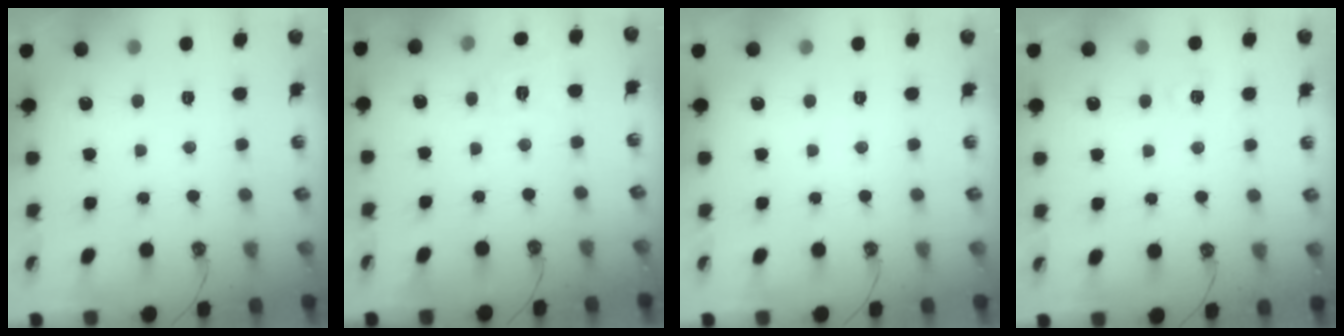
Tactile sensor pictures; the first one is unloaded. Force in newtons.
{"total": 7.5, "press": 7.4, "slide": 0.5}
{"total": 0.0}
{"total": 6.1, "press": 6.1, "slide": 0.6}